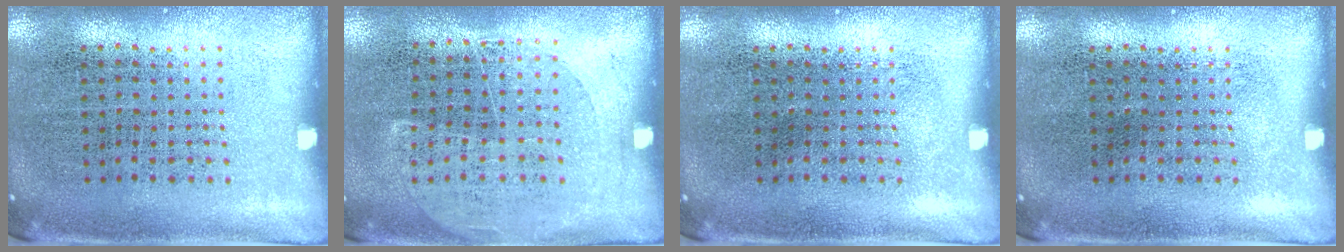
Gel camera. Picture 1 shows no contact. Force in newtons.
{"total": 1.2, "press": 1.0, "slide": 0.7}
{"total": 0.0}
{"total": 0.0}